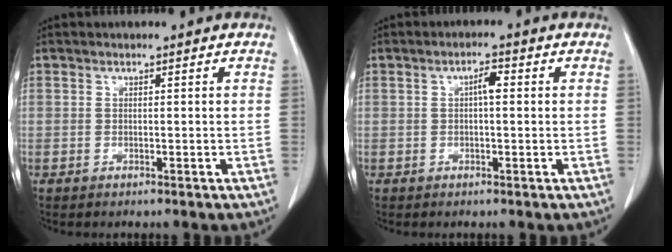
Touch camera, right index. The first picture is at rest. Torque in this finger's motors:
{"motor_torque": [0.38, -0.09, 0.06, 0.03]}